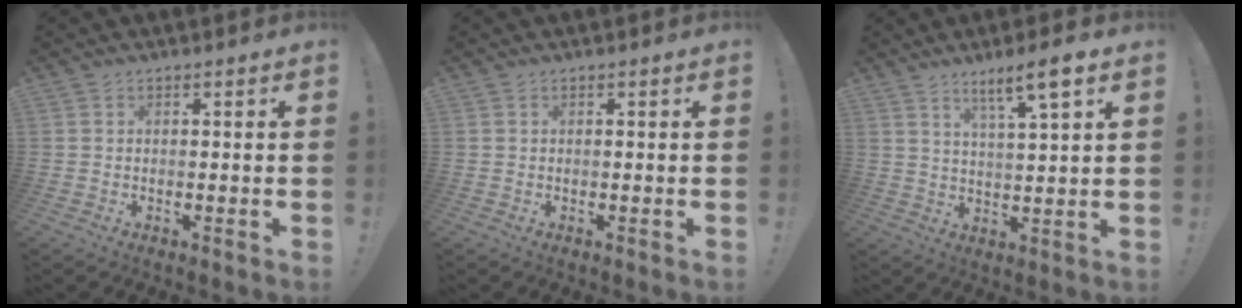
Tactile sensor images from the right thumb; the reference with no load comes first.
{"total": 0.0}
{"total": 8.0, "force": [5.0, 0.3, 6.3], "torque": [-0.101, -0.026, 0.079]}